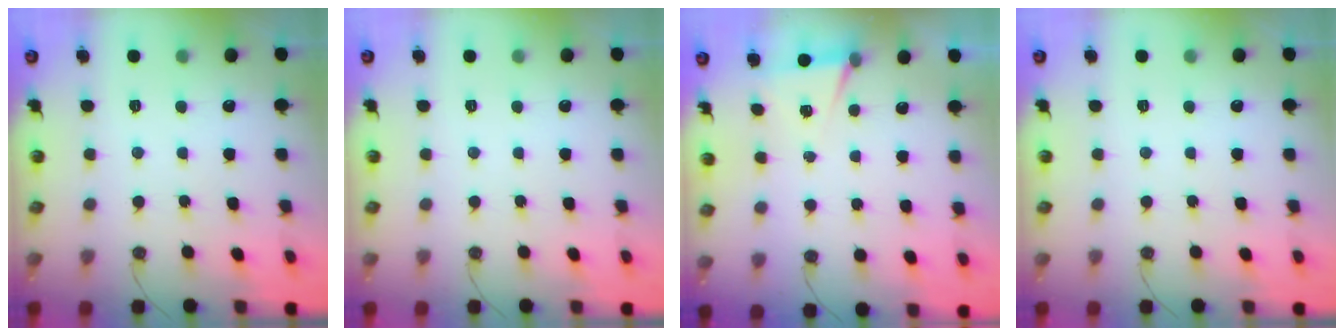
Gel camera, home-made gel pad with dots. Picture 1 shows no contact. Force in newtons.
{"total": 0.0}
{"total": 4.9, "press": 2.1, "slide": 4.5}
{"total": 0.0}